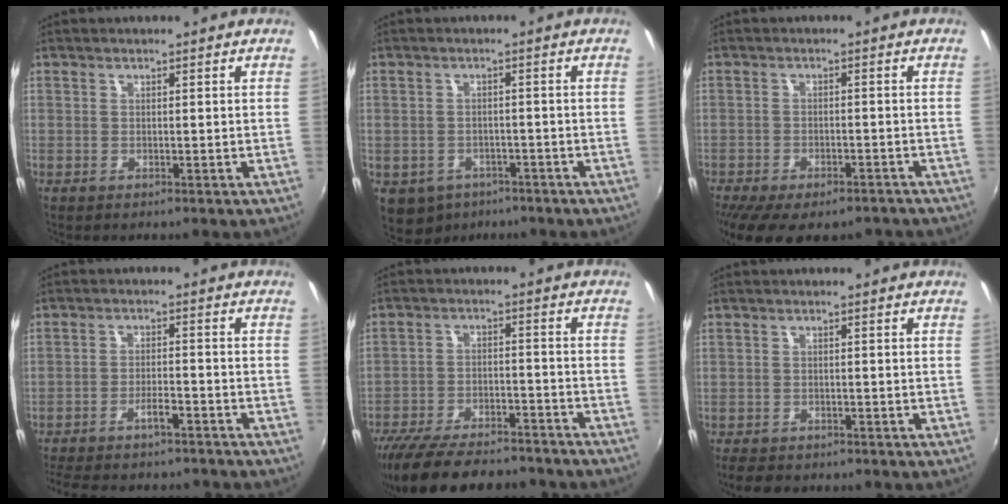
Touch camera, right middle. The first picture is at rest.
{"total": 8.2, "force": [-4.9, 5.9, 2.9], "torque": [-0.079, -0.016, -0.062]}
{"total": 13.5, "force": [-10.3, 5.2, 7.0], "torque": [-0.150, -0.039, -0.147]}
{"total": 12.0, "force": [-10.4, 3.0, 5.1], "torque": [-0.120, -0.003, -0.157]}
{"total": 22.1, "force": [-18.8, 5.9, 9.9], "torque": [-0.201, -0.029, -0.272]}
{"total": 4.0, "force": [-3.3, 1.9, 1.4], "torque": [-0.040, -0.013, -0.056]}